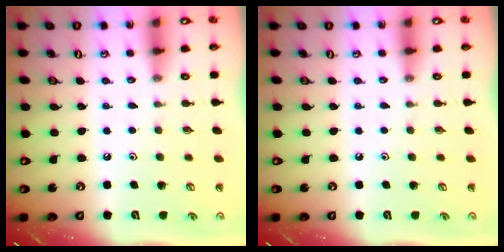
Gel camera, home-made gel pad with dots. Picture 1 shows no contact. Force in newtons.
{"total": 0.0}